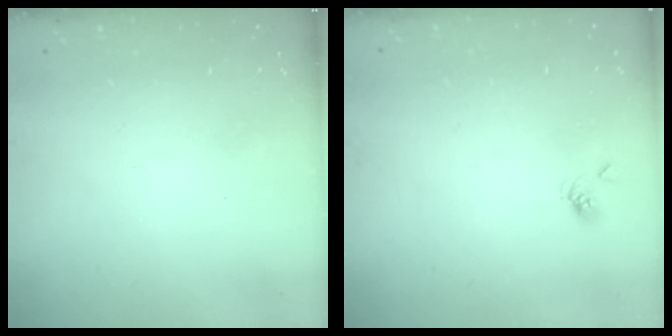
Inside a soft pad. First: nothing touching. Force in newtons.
{"total": 2.0, "press": 1.9, "slide": 0.3}